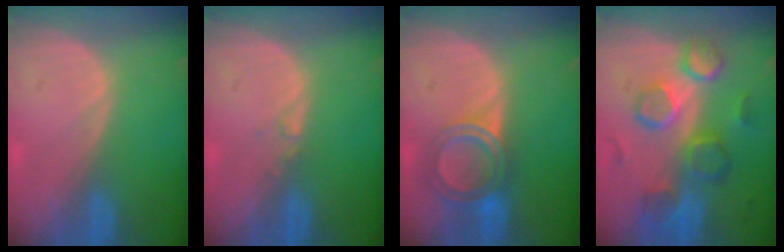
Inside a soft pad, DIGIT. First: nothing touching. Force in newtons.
{"total": 0.6, "press": 0.6, "slide": 0.2}
{"total": 6.0, "press": 5.3, "slide": 2.8}
{"total": 10.3, "press": 9.1, "slide": 4.9}